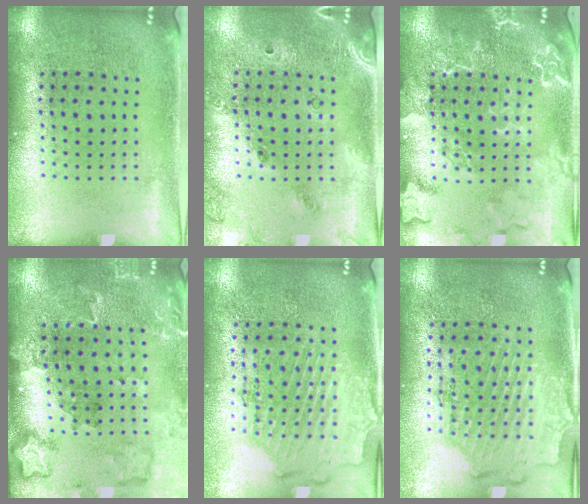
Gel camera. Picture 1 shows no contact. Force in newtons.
{"total": 1.5, "press": 1.3, "slide": 0.7}
{"total": 2.3, "press": 2.3, "slide": 0.2}
{"total": 1.8, "press": 1.8, "slide": 0.3}
{"total": 1.9, "press": 1.7, "slide": 0.9}
{"total": 1.9, "press": 1.7, "slide": 0.9}